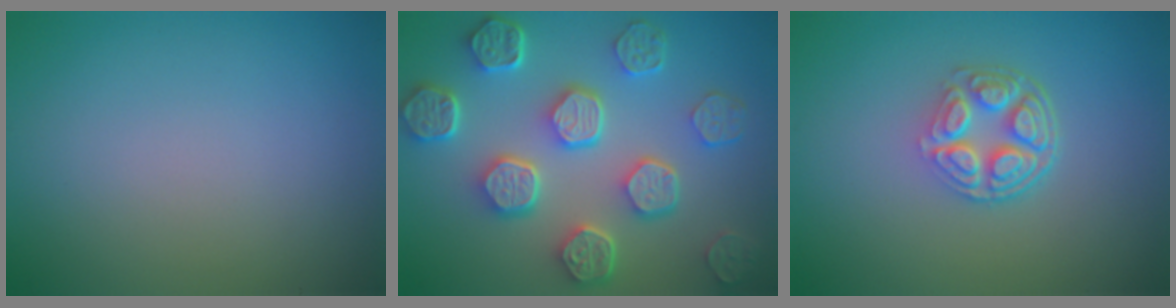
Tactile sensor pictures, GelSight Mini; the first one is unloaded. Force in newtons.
{"total": 7.8, "press": 6.1, "slide": 4.9}
{"total": 5.2, "press": 3.8, "slide": 3.5}